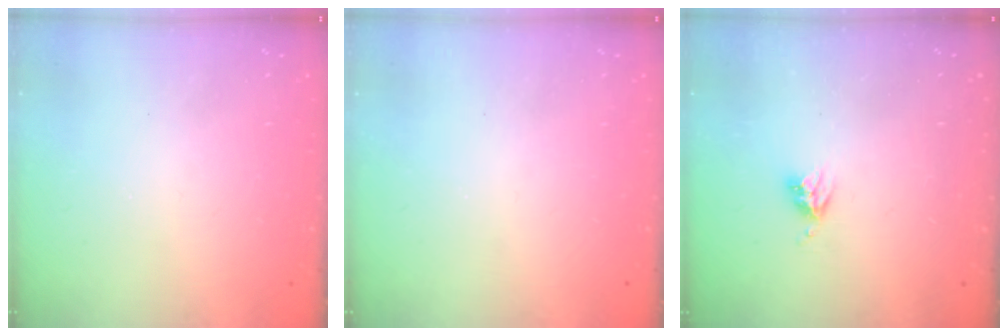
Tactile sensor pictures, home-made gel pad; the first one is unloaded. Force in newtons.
{"total": 0.0}
{"total": 5.2, "press": 5.2, "slide": 0.6}